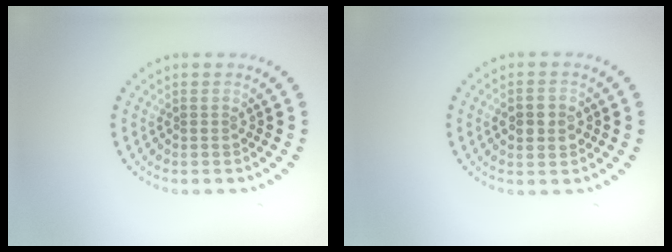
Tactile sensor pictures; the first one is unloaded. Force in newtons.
{"total": 3.2, "press": 3.2, "slide": 0.5}